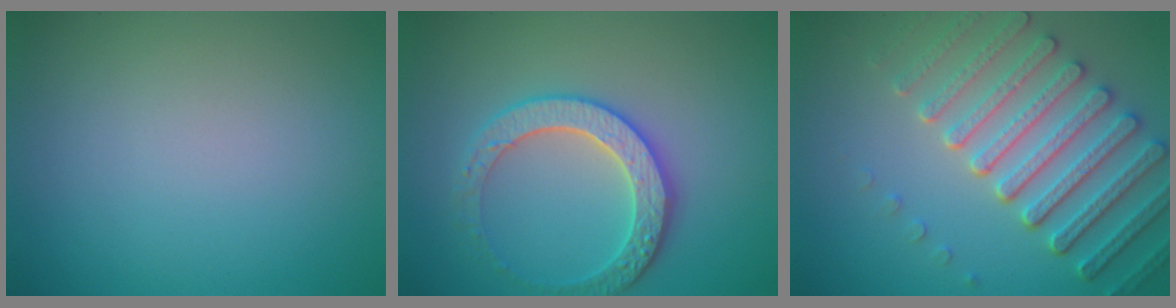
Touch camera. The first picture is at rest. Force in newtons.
{"total": 3.9, "press": 3.9, "slide": 0.8}
{"total": 6.3, "press": 5.5, "slide": 3.1}